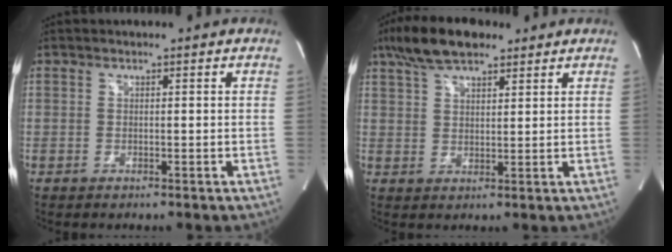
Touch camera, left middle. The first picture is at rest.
{"total": 9.1, "force": [6.7, 3.1, 5.4], "torque": [-0.107, 0.020, 0.119]}